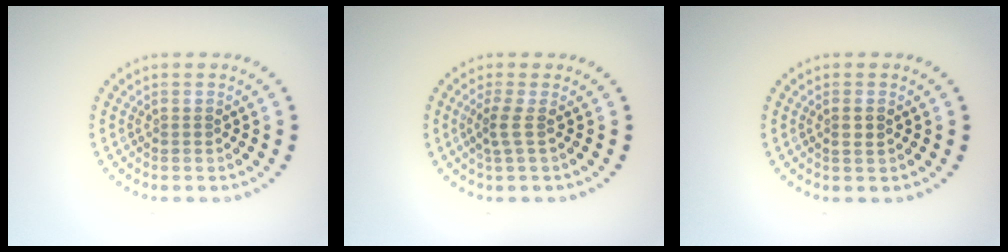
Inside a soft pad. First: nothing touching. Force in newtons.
{"total": 1.7, "press": 1.1, "slide": 1.3}
{"total": 1.0, "press": 0.9, "slide": 0.5}